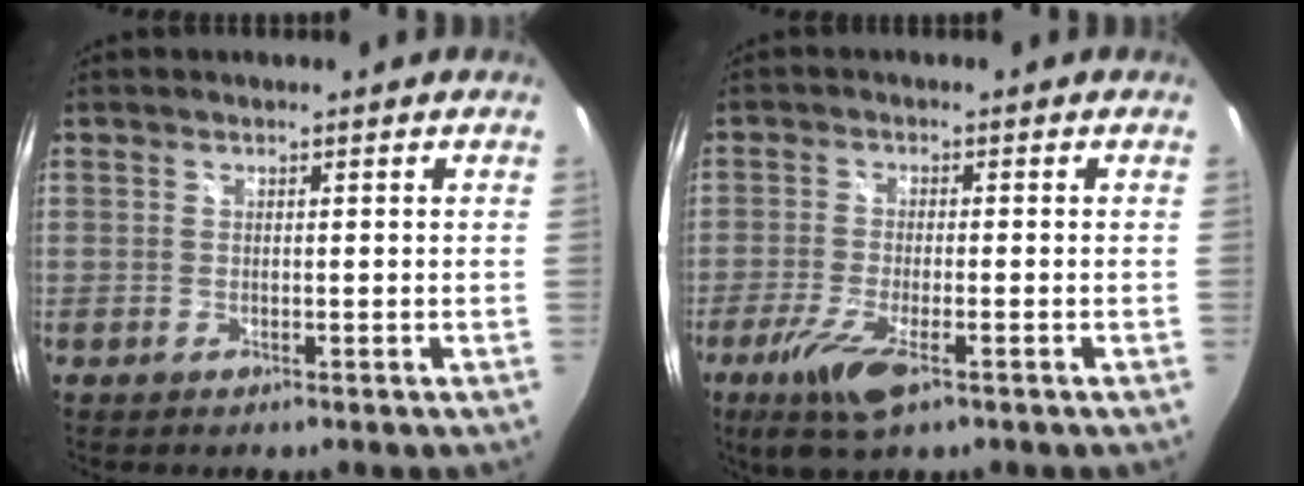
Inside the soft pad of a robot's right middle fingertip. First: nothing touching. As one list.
[{"total": 8.0, "force": [-4.6, 1.8, 6.3], "torque": [-0.146, -0.027, -0.085]}]